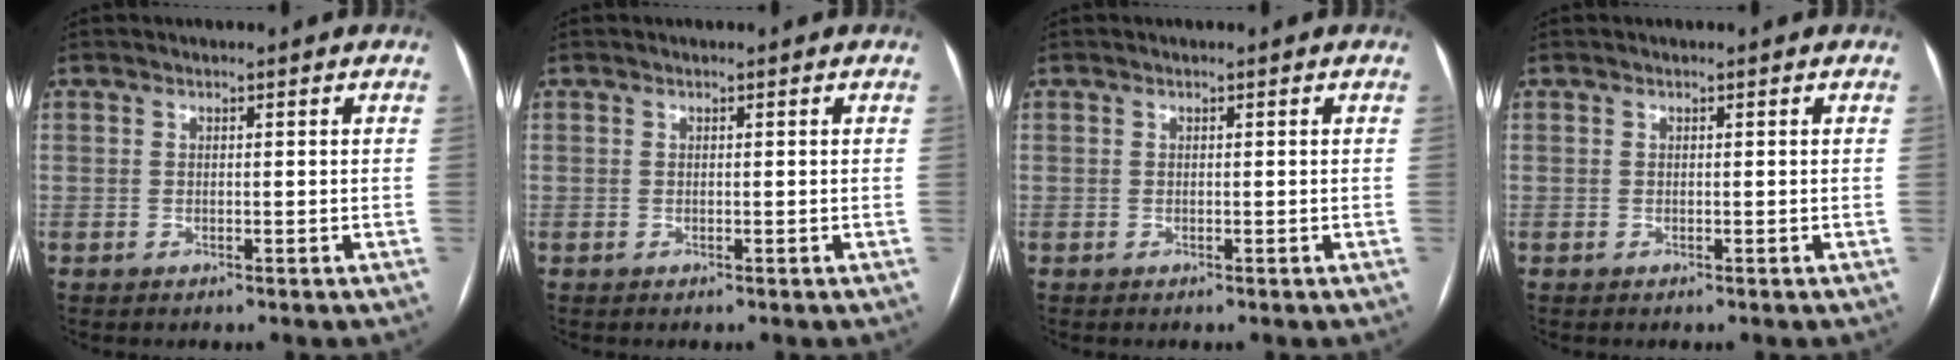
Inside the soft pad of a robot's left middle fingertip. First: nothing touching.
{"total": 0.0}
{"total": 0.0}
{"total": 0.0}